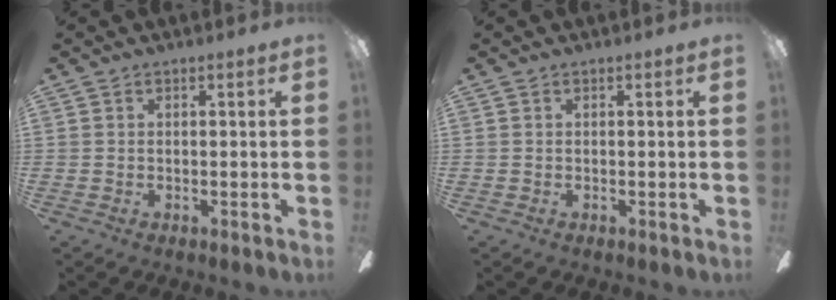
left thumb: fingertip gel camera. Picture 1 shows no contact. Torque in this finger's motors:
{"motor_torque": [0.25, 0.24, 0.00, 0.00, 0.00]}